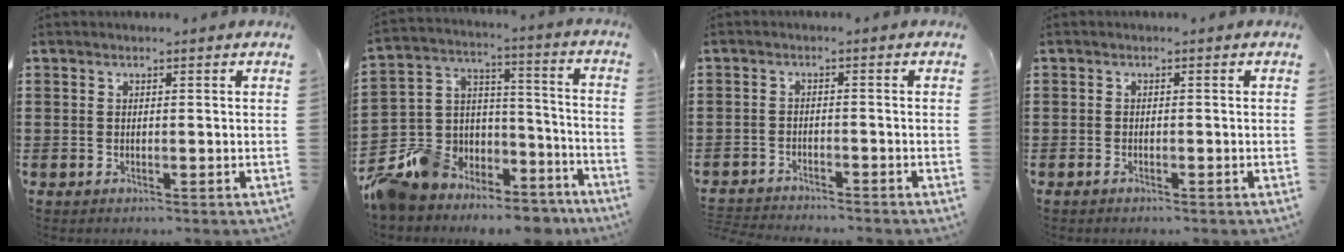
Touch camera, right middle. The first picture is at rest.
{"total": 9.3, "force": [-7.7, 5.2, 0.0], "torque": [-0.036, 0.009, -0.148]}
{"total": 2.6, "force": [-2.6, 0.2, -0.2], "torque": [-0.003, 0.000, -0.056]}
{"total": 0.6, "force": [-0.5, 0.1, 0.3], "torque": [-0.008, -0.004, -0.009]}